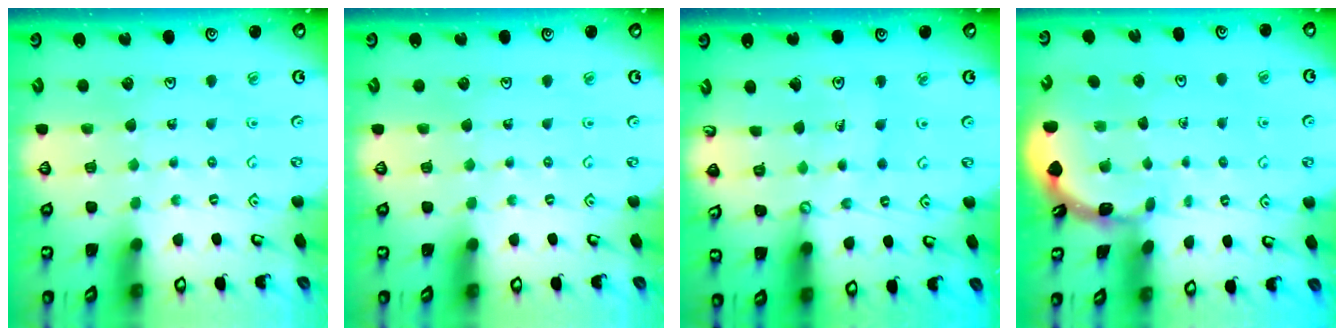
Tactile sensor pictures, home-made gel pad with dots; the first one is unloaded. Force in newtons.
{"total": 0.0}
{"total": 8.5, "press": 8.5, "slide": 0.7}
{"total": 1.8, "press": 1.8, "slide": 0.2}